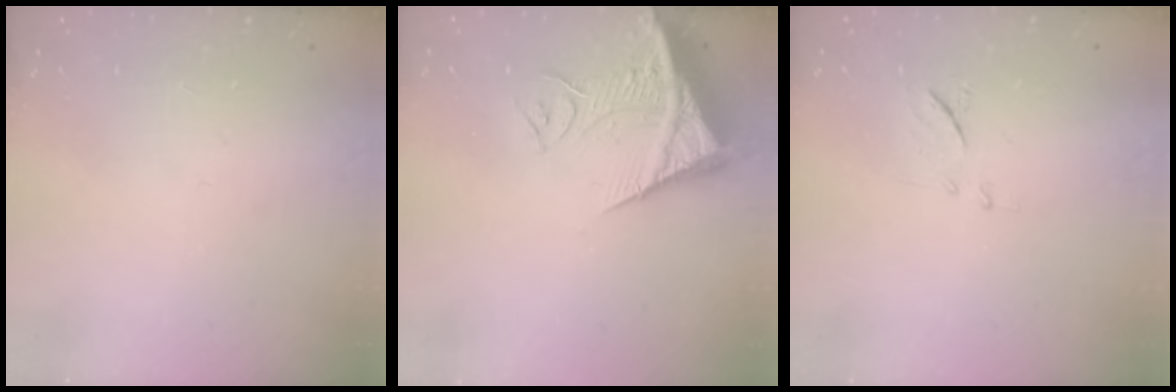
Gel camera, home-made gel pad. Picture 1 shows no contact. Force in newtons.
{"total": 13.0, "press": 12.9, "slide": 1.8}
{"total": 7.0, "press": 7.0, "slide": 0.6}